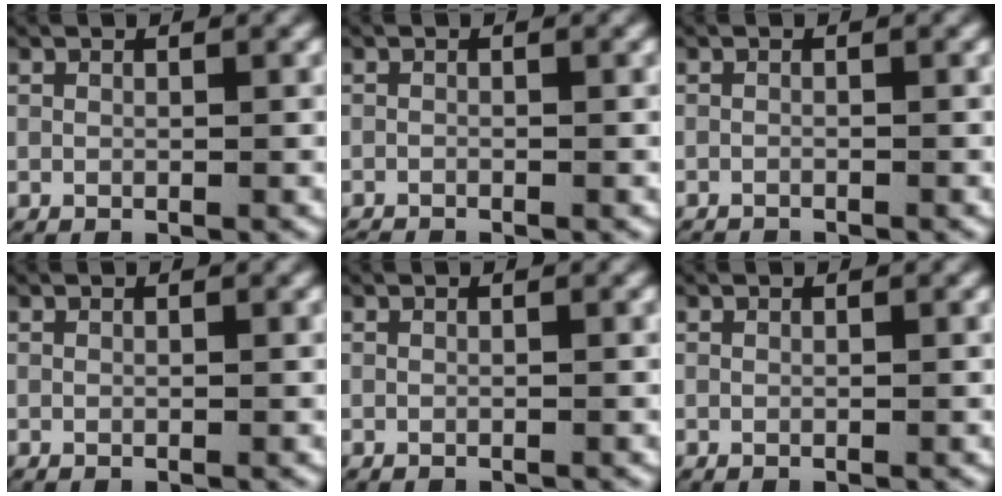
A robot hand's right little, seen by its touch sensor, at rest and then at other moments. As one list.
[{"total": 1.3, "force": [-1.3, 0.2, 0.2], "torque": [-0.011, -0.012, -0.017]}, {"total": 1.6, "force": [-1.6, 0.2, 0.1], "torque": [-0.009, -0.012, -0.022]}, {"total": 0.0}, {"total": 0.0}, {"total": 0.0}]